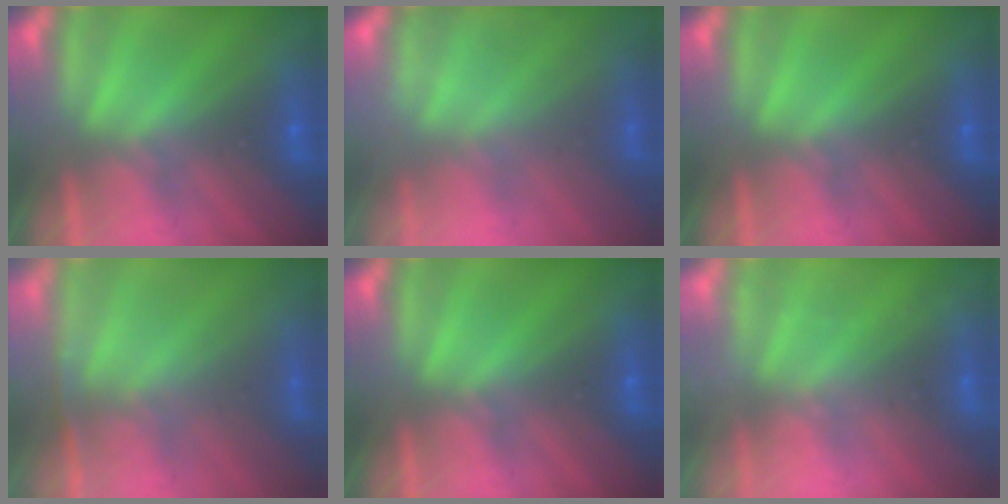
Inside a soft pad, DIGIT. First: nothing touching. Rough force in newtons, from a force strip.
{"total": 2.2}
{"total": 0.0}
{"total": 1.1}
{"total": 0.0}
{"total": 2.2}